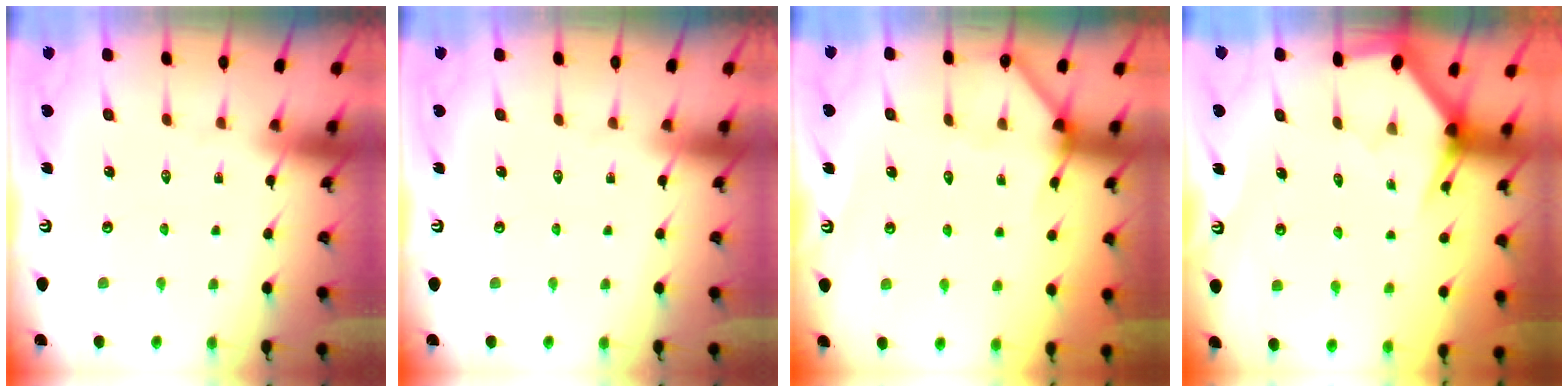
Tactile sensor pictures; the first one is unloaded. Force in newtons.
{"total": 0.0}
{"total": 3.7, "press": 3.7, "slide": 0.4}
{"total": 3.2, "press": 3.2, "slide": 0.1}